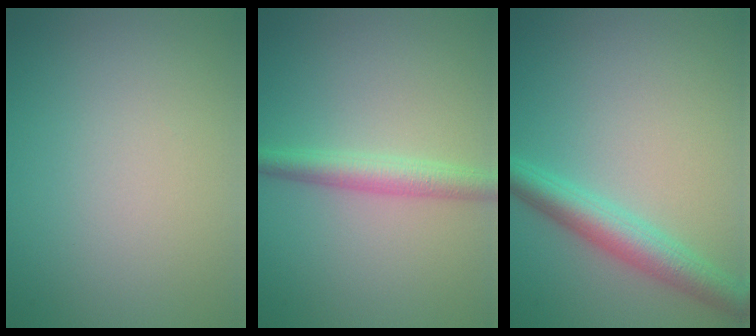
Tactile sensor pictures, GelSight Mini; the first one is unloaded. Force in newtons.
{"total": 2.9, "press": 2.9, "slide": 0.1}
{"total": 4.2, "press": 4.2, "slide": 0.1}